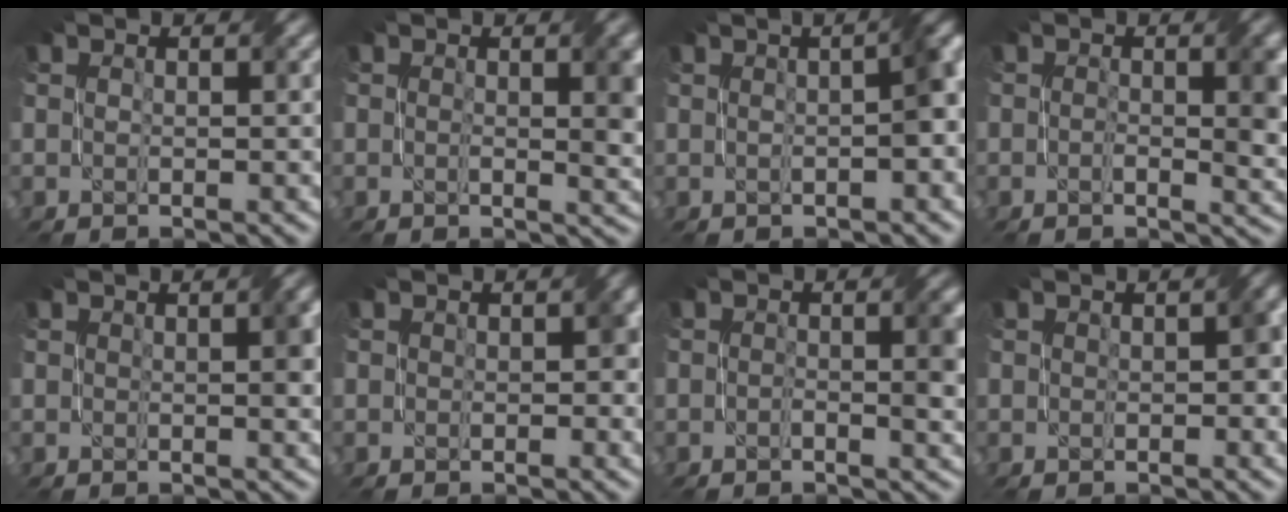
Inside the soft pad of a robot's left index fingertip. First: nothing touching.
{"total": 3.6, "force": [0.6, 1.0, 3.4], "torque": [-0.044, 0.000, 0.008]}
{"total": 4.5, "force": [0.2, 1.2, 4.3], "torque": [-0.044, 0.016, 0.006]}
{"total": 3.8, "force": [0.0, 1.3, 3.6], "torque": [-0.052, -0.003, -0.002]}
{"total": 2.2, "force": [0.5, 0.7, 2.1], "torque": [-0.025, 0.004, 0.008]}
{"total": 2.1, "force": [0.4, 1.4, 1.5], "torque": [-0.017, 0.002, 0.002]}
{"total": 3.0, "force": [-0.3, 0.9, 2.8], "torque": [-0.043, -0.002, -0.006]}
{"total": 2.3, "force": [0.2, 1.3, 1.9], "torque": [-0.023, 0.006, 0.001]}